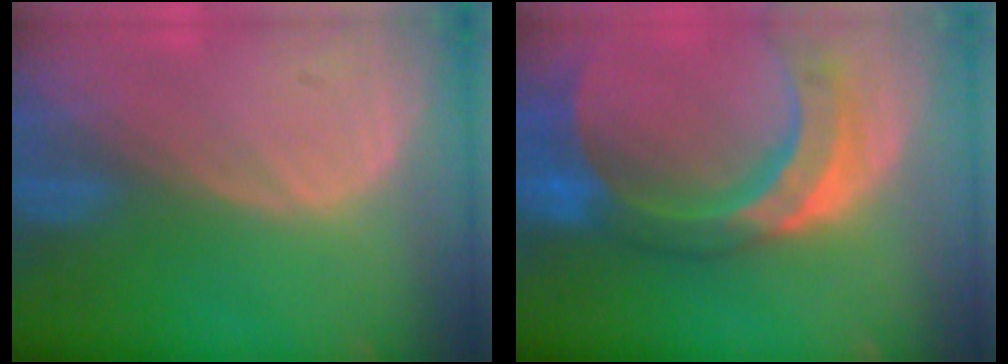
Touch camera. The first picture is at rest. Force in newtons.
{"total": 11.6, "press": 9.8, "slide": 6.2}